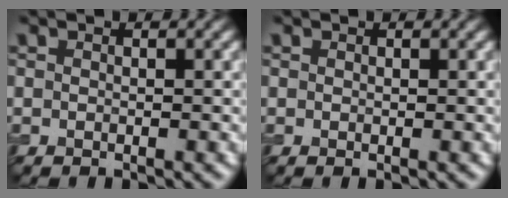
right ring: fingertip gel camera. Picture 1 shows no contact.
{"total": 0.0}